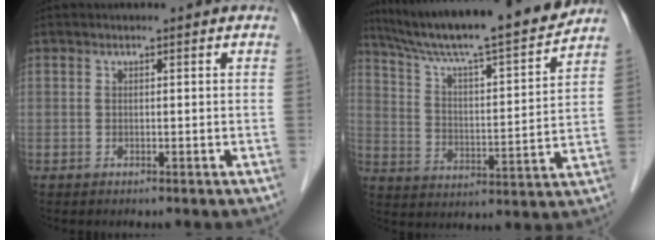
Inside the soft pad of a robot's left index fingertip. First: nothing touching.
{"total": 19.2, "force": [17.0, 0.2, 8.8], "torque": [-0.148, -0.010, 0.263]}